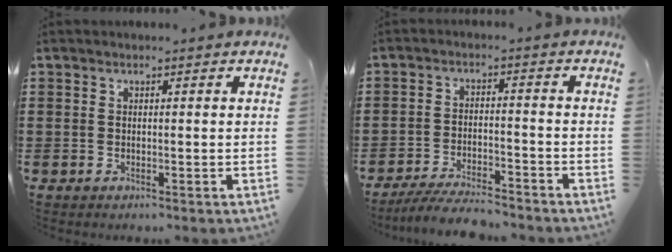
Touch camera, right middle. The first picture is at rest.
{"total": 5.4, "force": [-5.1, 0.3, 1.8], "torque": [-0.037, -0.004, -0.098]}